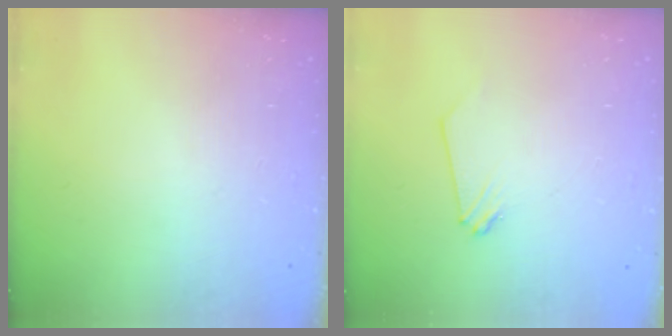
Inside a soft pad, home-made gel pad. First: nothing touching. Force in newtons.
{"total": 0.0}